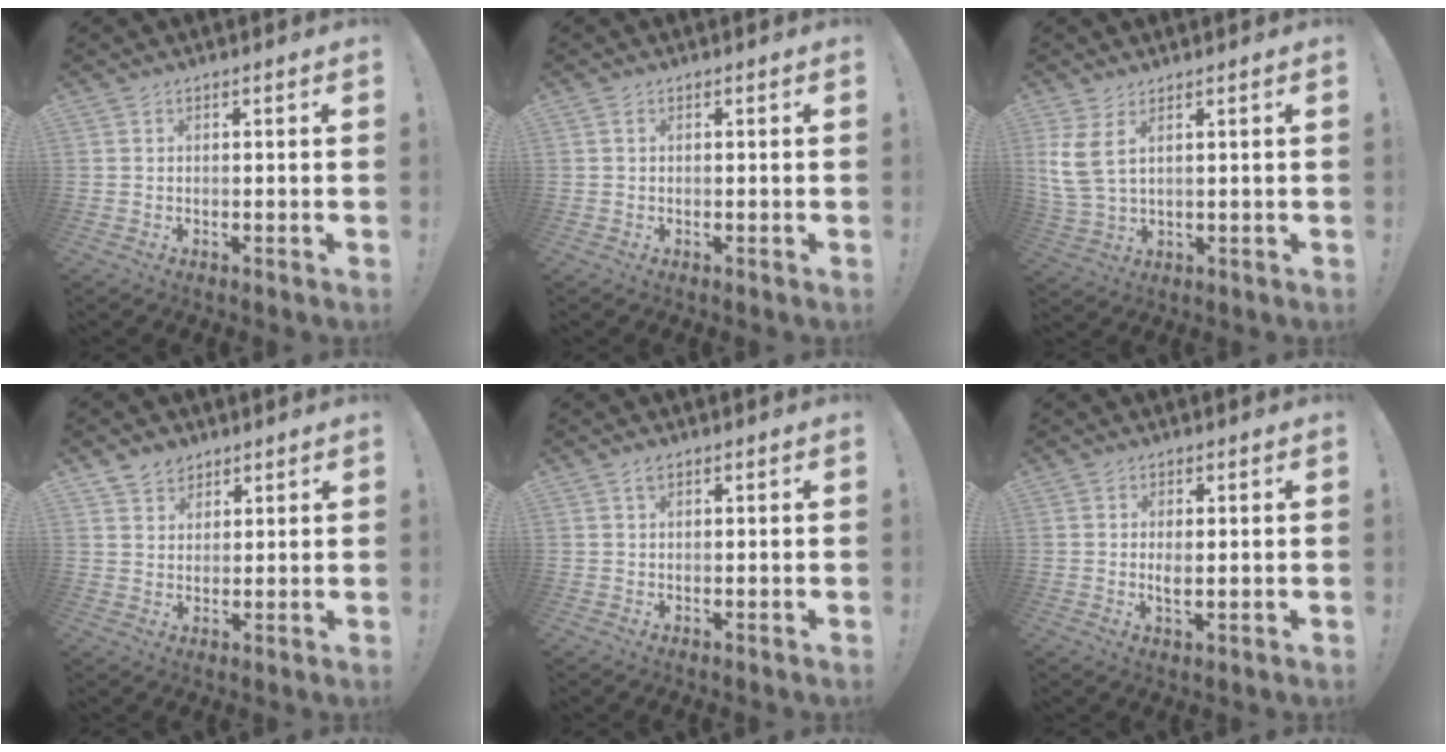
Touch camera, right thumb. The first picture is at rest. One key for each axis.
{"total": 0.7, "fx": 0.1, "fy": 0.6, "fz": 0.4, "tx": -0.009, "ty": 0.003, "tz": 0.002}
{"total": 6.5, "fx": 3.3, "fy": 2.4, "fz": 5.1, "tx": -0.105, "ty": -0.017, "tz": 0.062}
{"total": 4.9, "fx": 3.7, "fy": 3.1, "fz": 0.4, "tx": -0.009, "ty": -0.024, "tz": 0.072}
{"total": 1.3, "fx": 0.8, "fy": 0.4, "fz": 0.9, "tx": -0.020, "ty": 0.001, "tz": 0.015}
{"total": 2.6, "fx": 0.4, "fy": 1.0, "fz": 2.4, "tx": -0.035, "ty": -0.005, "tz": 0.005}